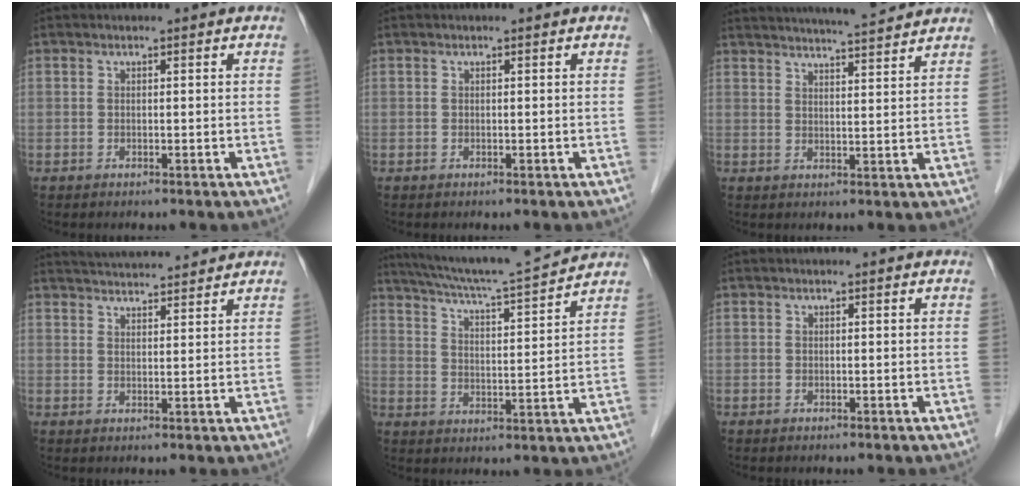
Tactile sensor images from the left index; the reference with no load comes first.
{"total": 0.0}
{"total": 12.6, "force": [11.7, 0.2, 4.8], "torque": [-0.079, 0.013, 0.156]}
{"total": 10.0, "force": [9.4, 0.9, 3.0], "torque": [-0.053, 0.025, 0.137]}
{"total": 14.9, "force": [13.8, -0.6, 5.7], "torque": [-0.107, 0.001, 0.208]}
{"total": 0.8, "force": [0.7, 0.1, 0.2], "torque": [-0.009, 0.006, 0.006]}